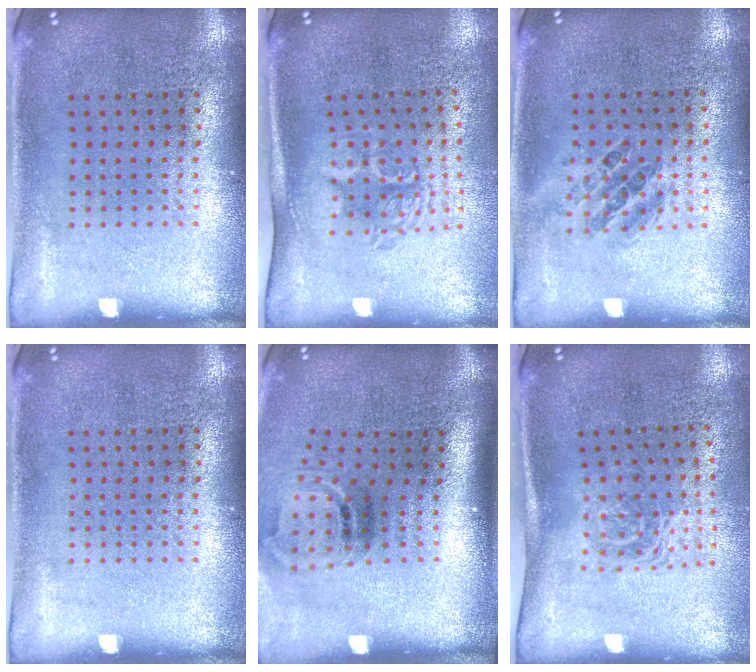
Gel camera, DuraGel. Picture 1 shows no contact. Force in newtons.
{"total": 1.7, "press": 1.3, "slide": 1.1}
{"total": 0.9, "press": 0.8, "slide": 0.3}
{"total": 0.0}
{"total": 1.9, "press": 1.2, "slide": 1.5}
{"total": 1.7, "press": 1.1, "slide": 1.3}